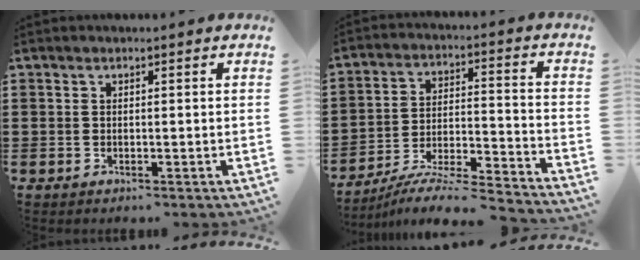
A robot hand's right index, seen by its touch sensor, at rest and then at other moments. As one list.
[{"total": 6.5, "force": [-6.1, -0.2, 2.1], "torque": [-0.041, -0.011, -0.124]}]